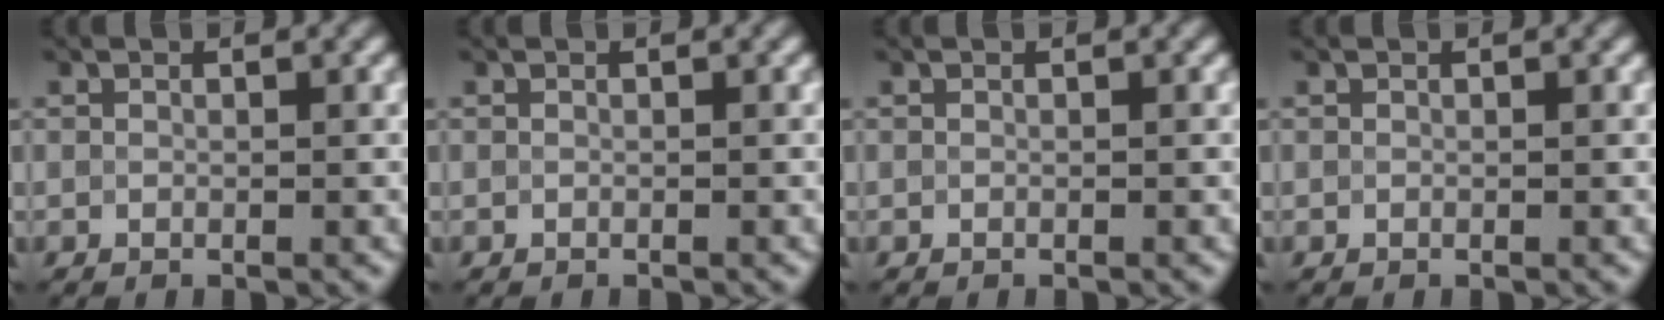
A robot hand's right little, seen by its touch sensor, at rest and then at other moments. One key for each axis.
{"total": 0.0}
{"total": 0.0}
{"total": 0.0}